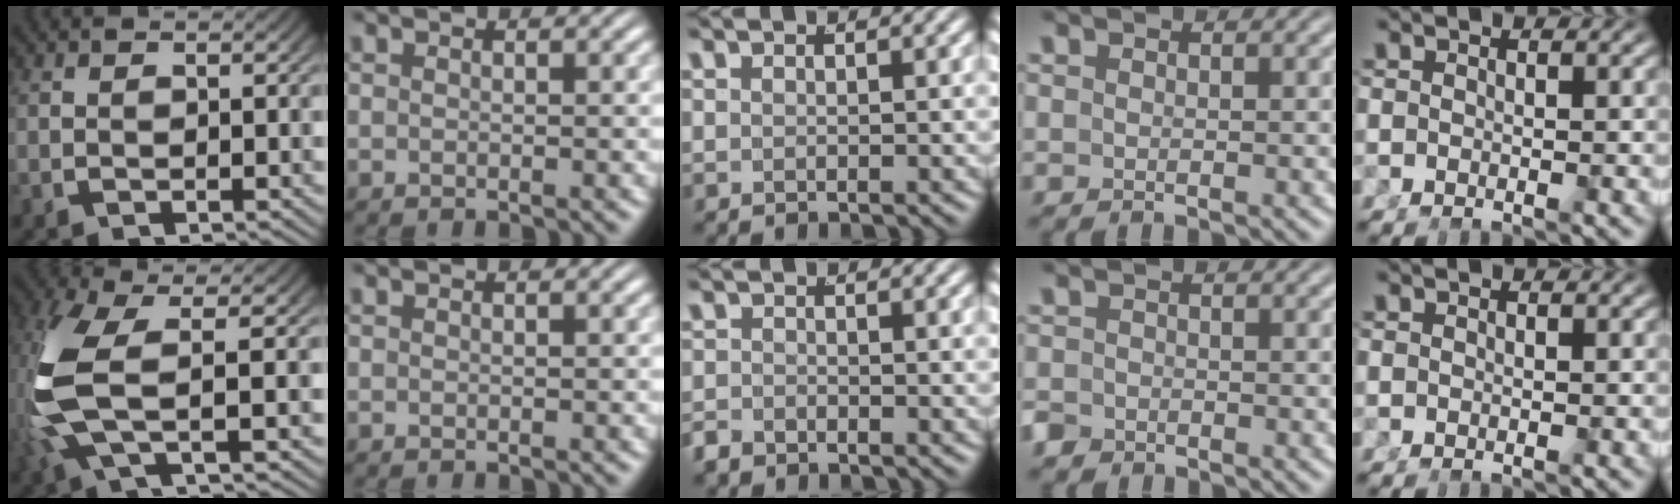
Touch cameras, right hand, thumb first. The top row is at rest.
{"thumb": {"total": 9.2, "force": [0.3, 4.2, 8.2], "torque": [-0.214, -0.011, 0.020]}, "middle": {"total": 1.6, "force": [-1.5, 0.5, 0.1], "torque": [0.003, -0.011, -0.025]}, "ring": {"total": 1.8, "force": [-1.5, 0.9, 0.0], "torque": [-0.007, -0.016, -0.020]}}